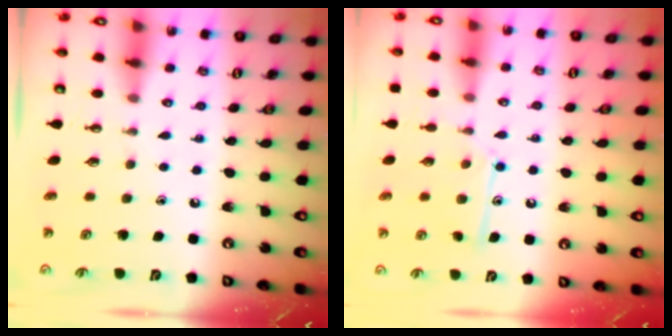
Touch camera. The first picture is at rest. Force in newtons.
{"total": 11.8, "press": 11.8, "slide": 0.8}